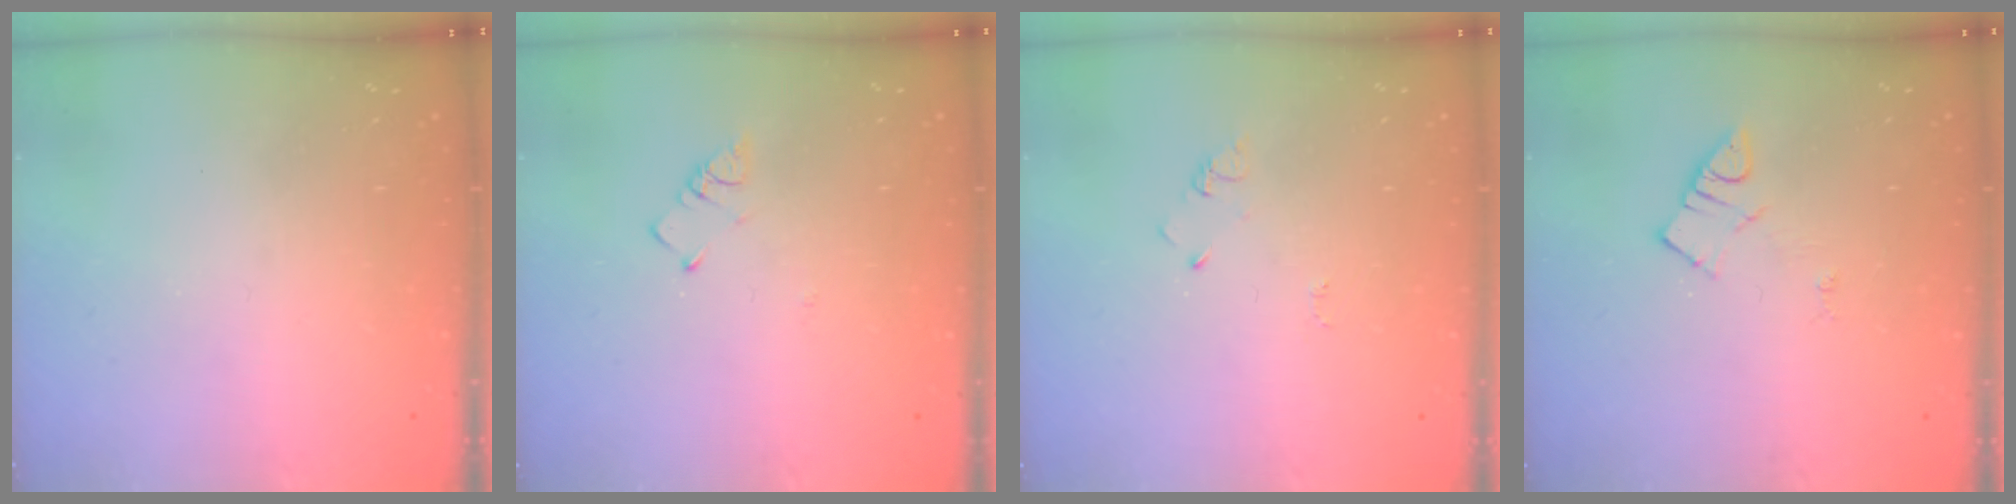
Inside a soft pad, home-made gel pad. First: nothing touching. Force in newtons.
{"total": 2.6, "press": 2.6, "slide": 0.5}
{"total": 2.9, "press": 2.9, "slide": 0.3}
{"total": 4.2, "press": 4.1, "slide": 0.6}